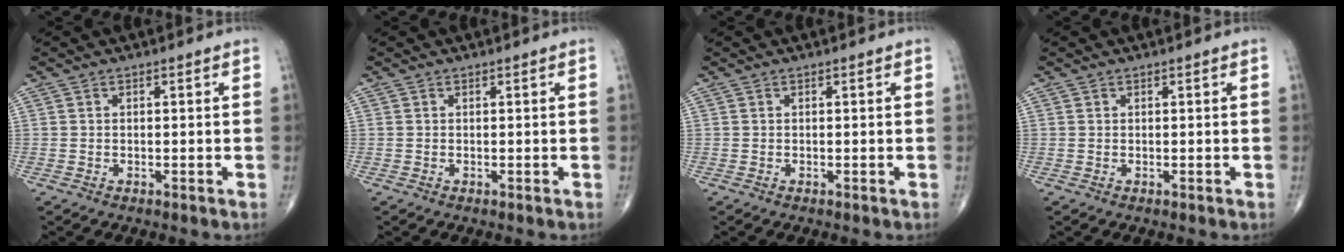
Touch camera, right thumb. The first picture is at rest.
{"total": 0.0}
{"total": 0.0}
{"total": 0.0}